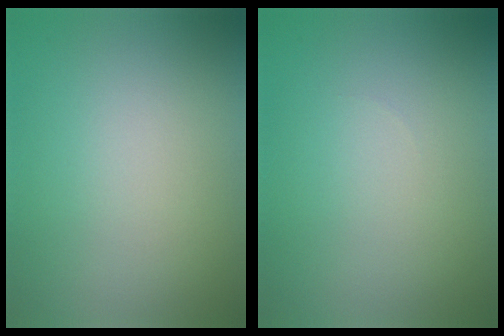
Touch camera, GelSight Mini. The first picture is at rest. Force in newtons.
{"total": 0.0}